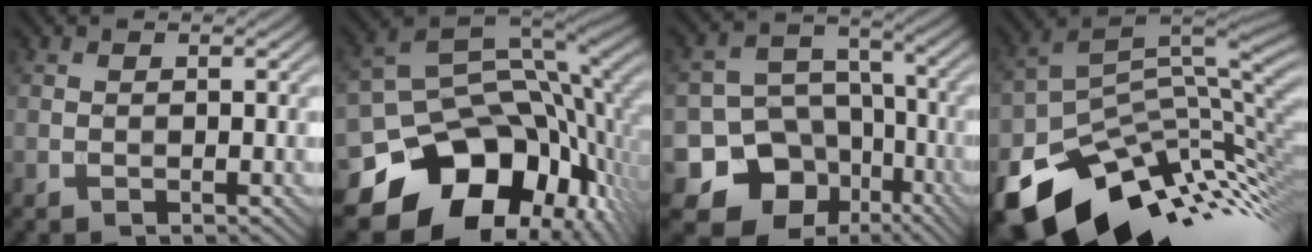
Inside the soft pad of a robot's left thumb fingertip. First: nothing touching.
{"total": 16.9, "force": [-7.0, 11.9, 9.8], "torque": [-0.189, -0.054, -0.091]}
{"total": 14.3, "force": [-7.4, 11.7, 3.7], "torque": [-0.094, -0.029, -0.139]}
{"total": 15.8, "force": [-7.9, 8.3, 10.9], "torque": [-0.200, -0.033, -0.128]}